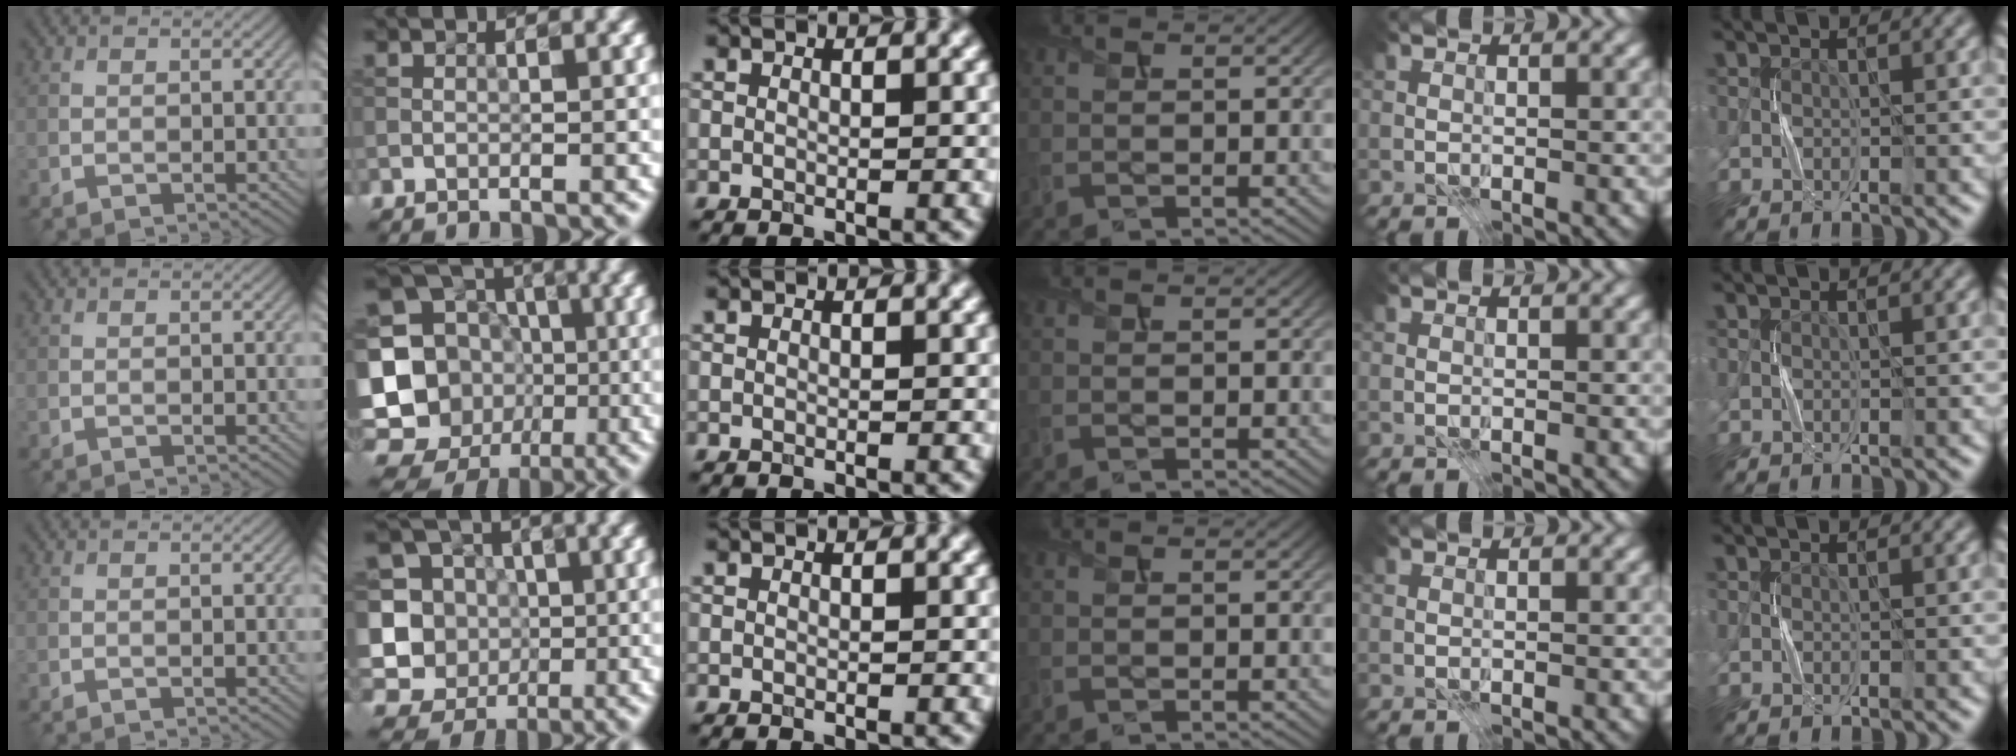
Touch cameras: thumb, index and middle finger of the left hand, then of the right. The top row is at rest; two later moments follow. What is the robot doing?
{"motion": "press", "object": "sticker"}